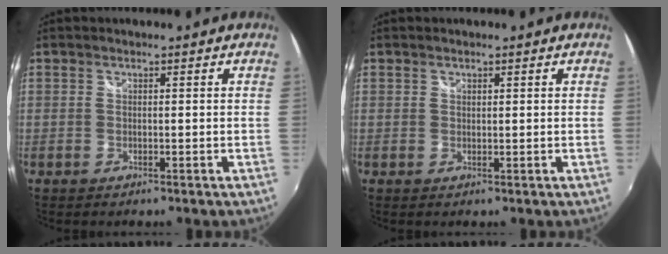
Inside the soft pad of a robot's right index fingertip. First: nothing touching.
{"total": 0.5, "force": [0.4, 0.3, 0.1], "torque": [-0.001, 0.000, 0.007]}